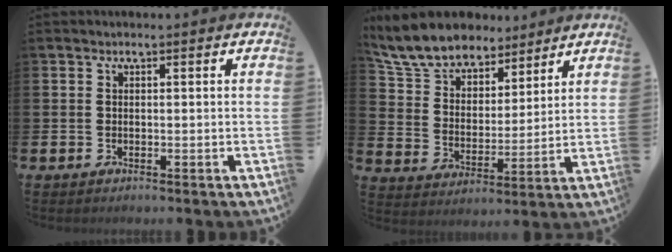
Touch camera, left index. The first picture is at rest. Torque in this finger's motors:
{"motor_torque": [2.14, 0.00, 1.05, 0.21]}